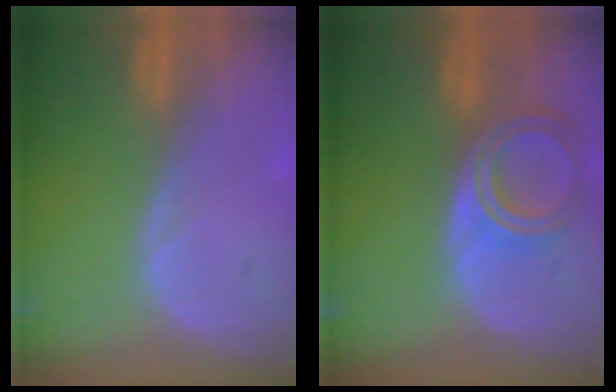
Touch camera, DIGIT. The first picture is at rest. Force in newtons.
{"total": 6.5, "press": 5.9, "slide": 2.8}